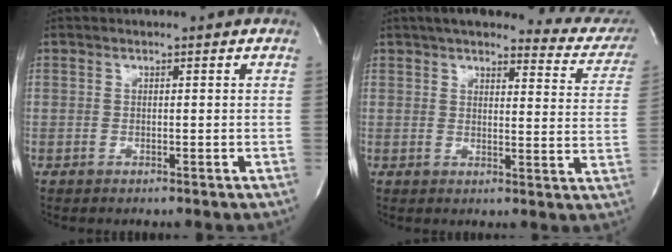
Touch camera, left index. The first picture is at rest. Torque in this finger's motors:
{"motor_torque": [1.10, -1.04, 0.17, 0.09]}